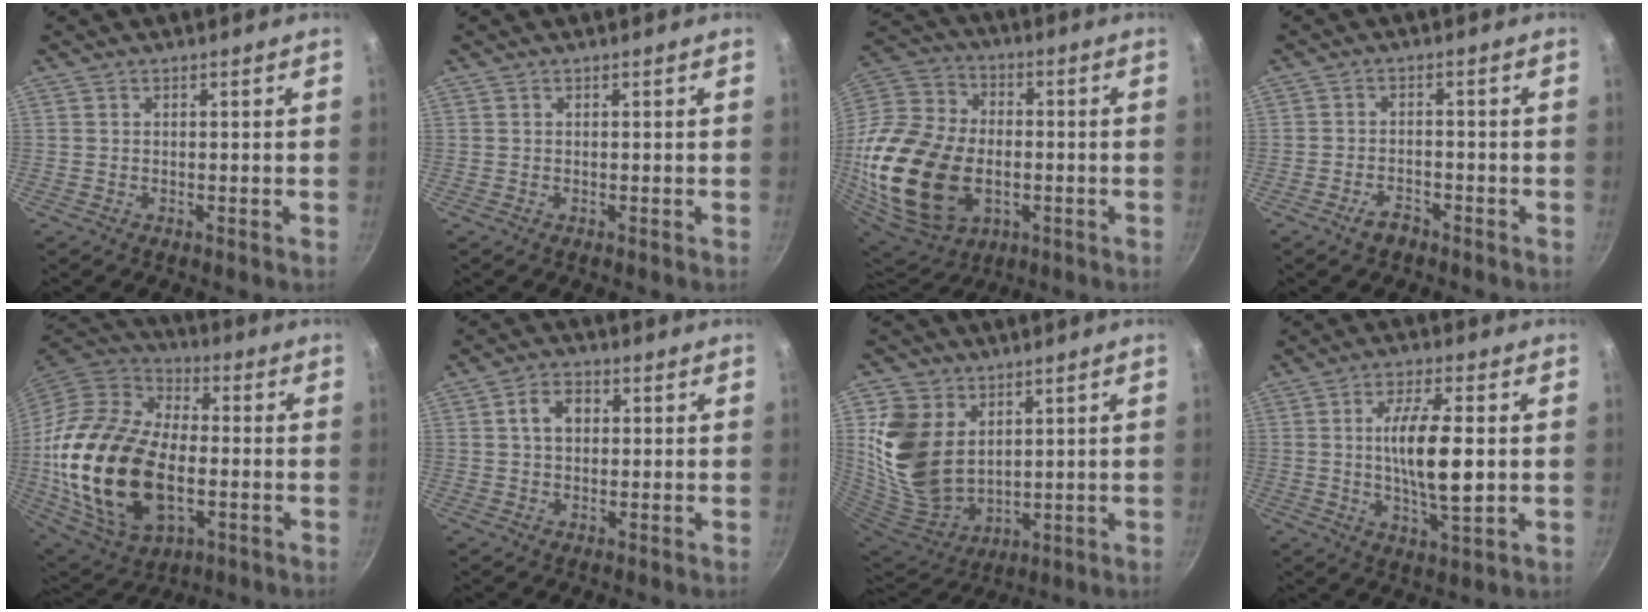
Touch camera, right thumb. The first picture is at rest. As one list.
[{"total": 0.0}, {"total": 29.9, "force": [-5.2, 19.9, 21.7], "torque": [-0.449, 0.010, -0.082]}, {"total": 3.2, "force": [-2.4, 1.6, 1.5], "torque": [-0.019, 0.023, -0.037]}, {"total": 28.4, "force": [-3.5, 17.4, 22.2], "torque": [-0.422, 0.014, -0.055]}, {"total": 5.3, "force": [1.0, 3.9, 3.5], "torque": [-0.041, 0.010, 0.012]}, {"total": 16.3, "force": [4.7, 12.1, 9.8], "torque": [-0.183, -0.031, 0.112]}, {"total": 15.1, "force": [0.2, 4.9, 14.2], "torque": [-0.263, 0.011, 0.000]}]